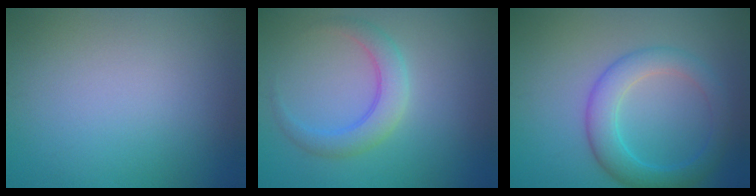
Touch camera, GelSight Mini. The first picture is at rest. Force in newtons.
{"total": 3.4, "press": 3.4, "slide": 0.1}
{"total": 4.6, "press": 4.6, "slide": 0.3}